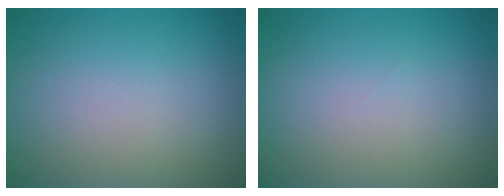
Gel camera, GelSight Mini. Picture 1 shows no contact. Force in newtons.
{"total": 0.0}